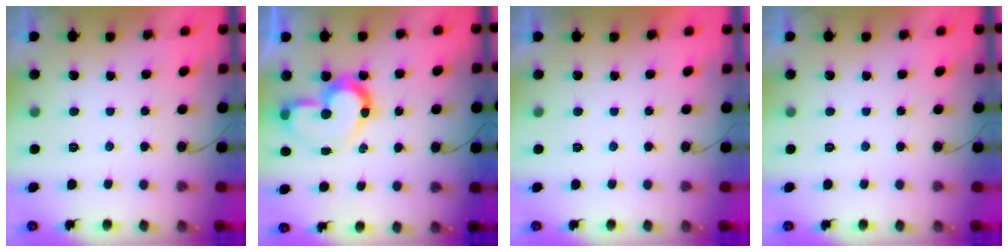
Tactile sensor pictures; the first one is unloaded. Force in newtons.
{"total": 13.1, "press": 13.0, "slide": 2.1}
{"total": 1.9, "press": 1.9, "slide": 0.1}
{"total": 0.0}